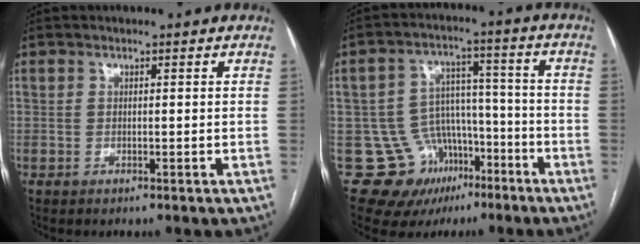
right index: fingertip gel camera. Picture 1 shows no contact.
{"total": 11.6, "force": [-6.0, 9.6, 2.4], "torque": [-0.033, 0.067, -0.077]}